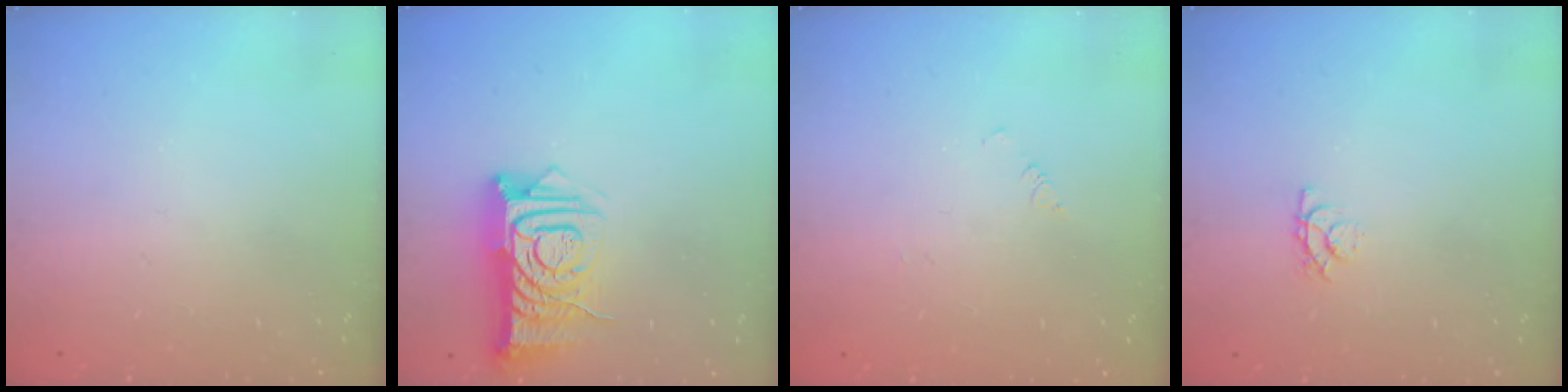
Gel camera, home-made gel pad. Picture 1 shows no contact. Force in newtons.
{"total": 11.6, "press": 11.6, "slide": 1.1}
{"total": 1.4, "press": 1.3, "slide": 0.3}
{"total": 3.6, "press": 3.6, "slide": 0.4}